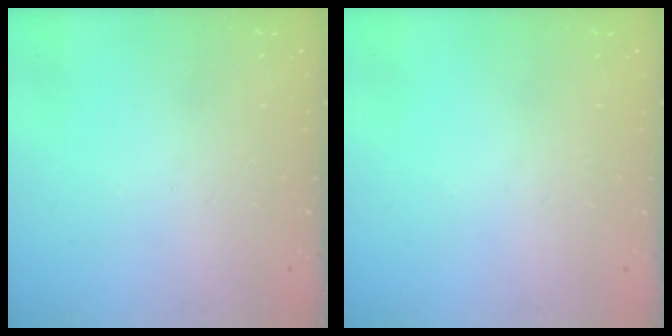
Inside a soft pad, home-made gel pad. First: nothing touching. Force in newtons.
{"total": 0.0}